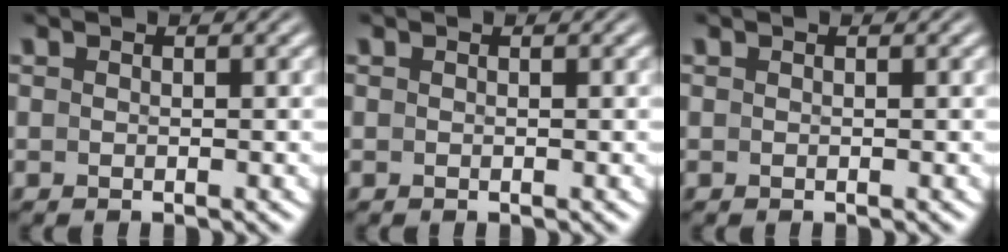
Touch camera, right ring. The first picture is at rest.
{"total": 0.0}
{"total": 0.0}